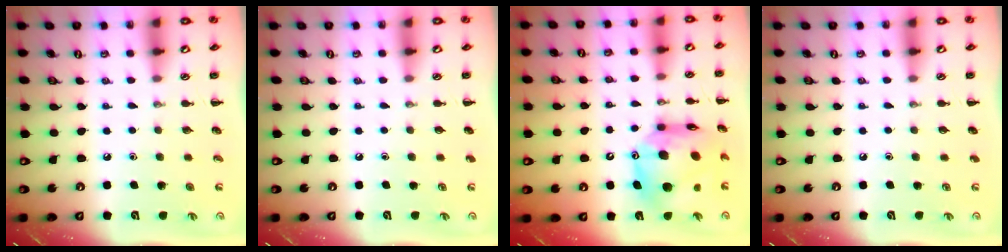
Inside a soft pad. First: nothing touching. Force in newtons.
{"total": 0.0}
{"total": 15.1, "press": 14.4, "slide": 4.5}
{"total": 0.0}